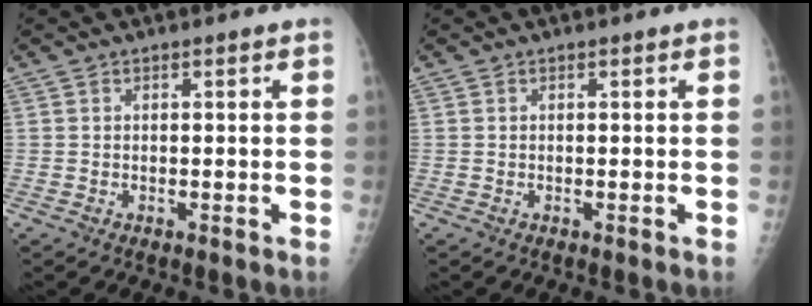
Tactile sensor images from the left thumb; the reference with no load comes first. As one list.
[{"total": 0.0}]